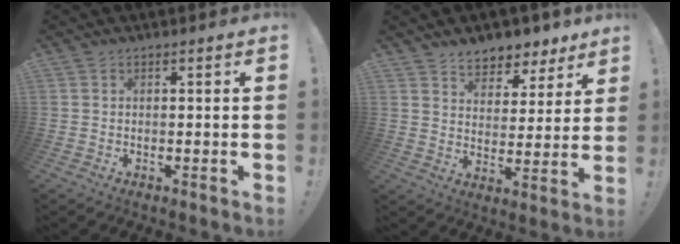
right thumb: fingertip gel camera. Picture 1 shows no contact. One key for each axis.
{"total": 7.7, "fx": 6.4, "fy": 4.0, "fz": 1.4, "tx": -0.015, "ty": -0.056, "tz": 0.119}